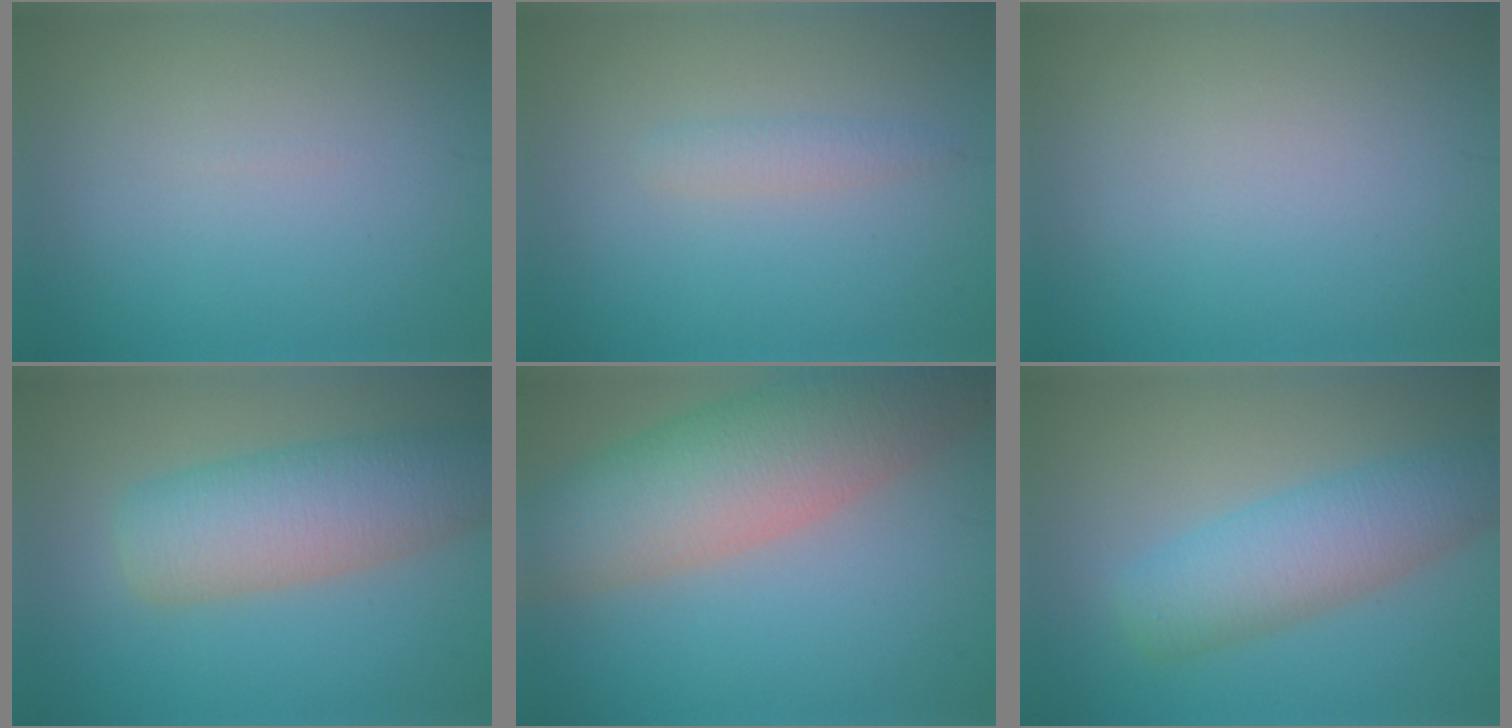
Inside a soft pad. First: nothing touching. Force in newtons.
{"total": 1.4, "press": 1.4, "slide": 0.1}
{"total": 0.0}
{"total": 7.1, "press": 7.1, "slide": 0.4}
{"total": 9.6, "press": 9.6, "slide": 0.6}
{"total": 5.6, "press": 5.6, "slide": 0.2}